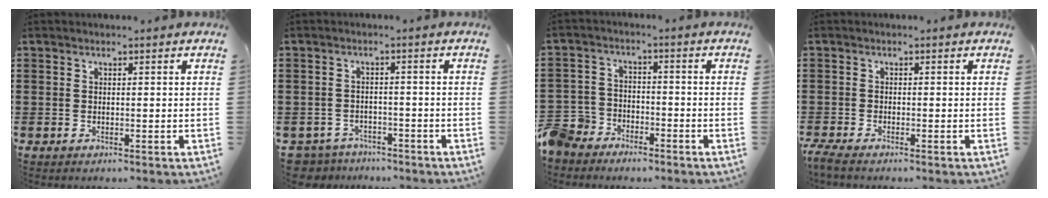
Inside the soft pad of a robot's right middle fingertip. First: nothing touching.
{"total": 3.3, "force": [-3.2, 0.8, -0.1], "torque": [-0.014, -0.002, -0.072]}
{"total": 6.3, "force": [-5.5, 3.0, 0.7], "torque": [-0.054, 0.006, -0.123]}
{"total": 1.5, "force": [-1.3, 0.1, 0.7], "torque": [-0.020, -0.001, -0.028]}